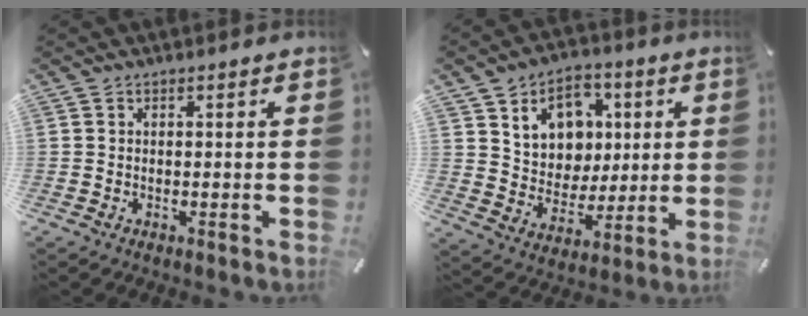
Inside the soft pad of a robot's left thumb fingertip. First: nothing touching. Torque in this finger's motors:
{"motor_torque": [0.70, 0.29, 0.34, -0.10, 0.12]}